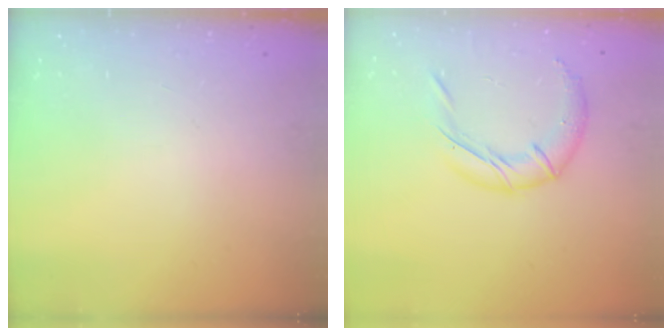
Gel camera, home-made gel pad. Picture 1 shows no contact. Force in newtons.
{"total": 13.2, "press": 13.2, "slide": 1.3}